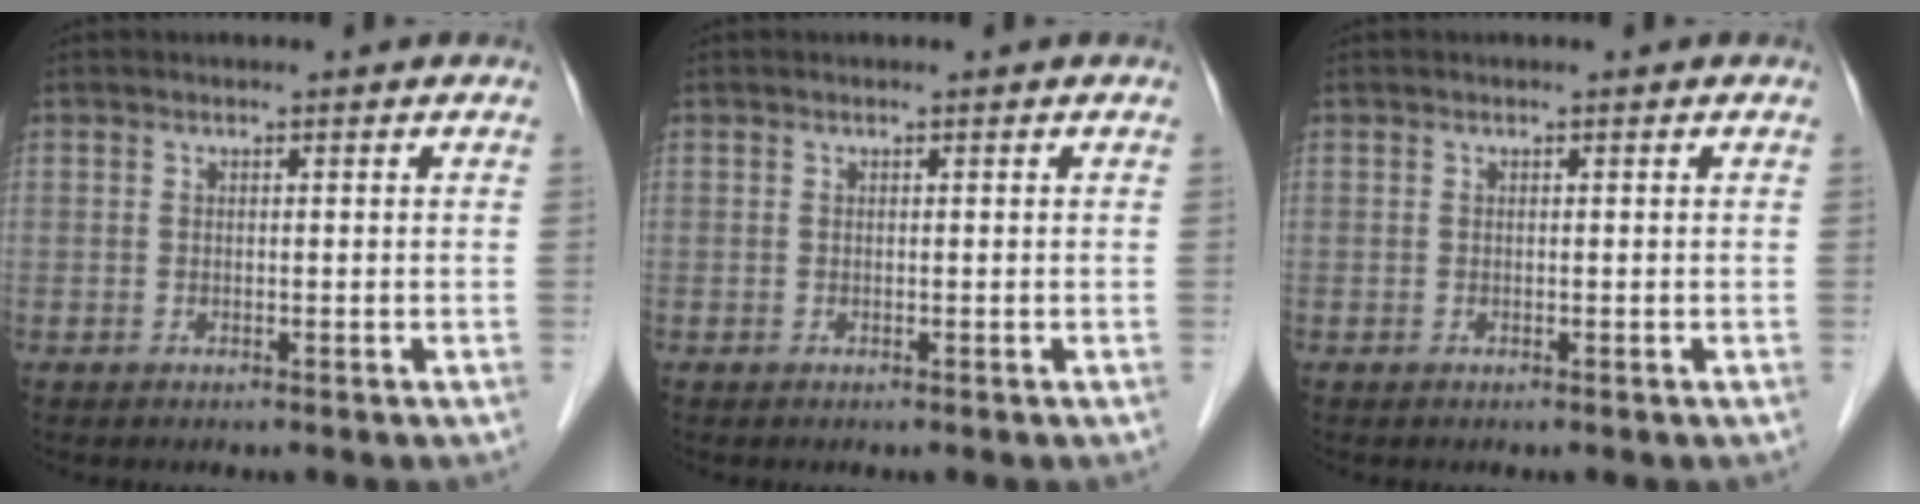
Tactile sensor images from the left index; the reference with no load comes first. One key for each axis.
{"total": 0.0}
{"total": 0.0}